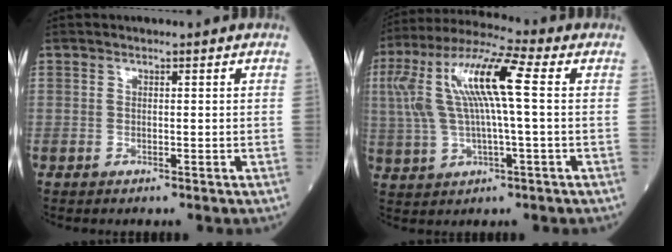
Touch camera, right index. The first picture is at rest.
{"total": 14.5, "force": [2.5, 2.3, 14.1], "torque": [-0.297, 0.033, 0.043]}